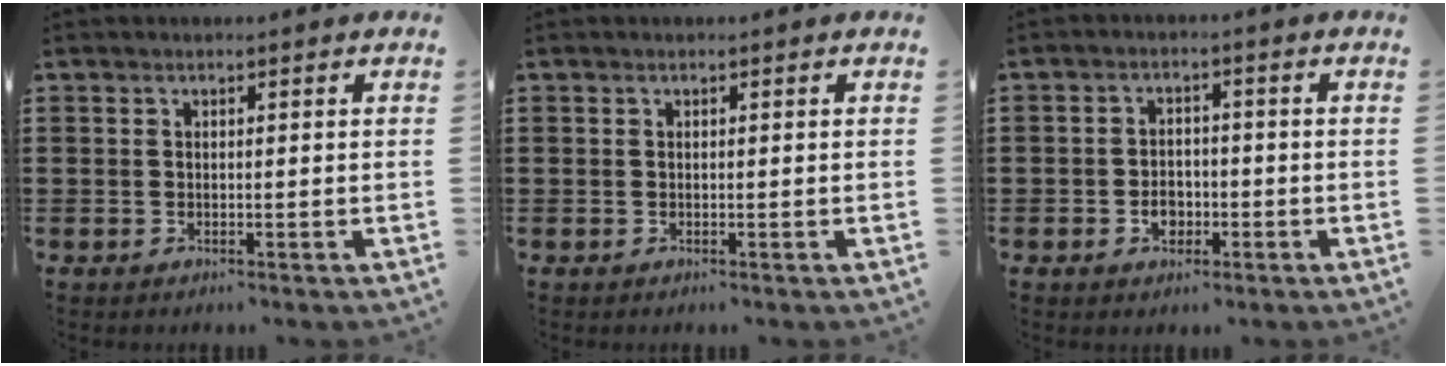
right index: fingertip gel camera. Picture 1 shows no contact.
{"total": 0.0}
{"total": 3.0, "force": [-1.1, 2.2, 1.8], "torque": [-0.030, -0.005, -0.021]}